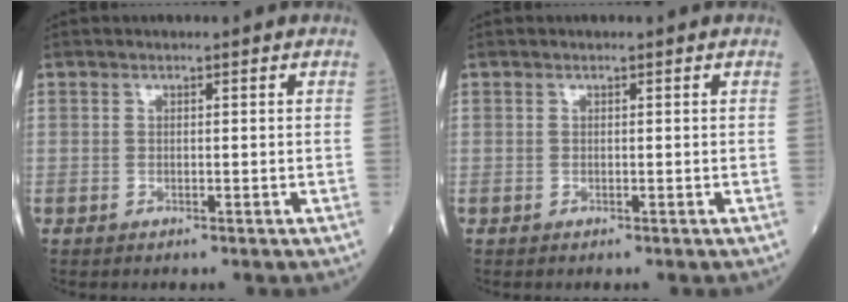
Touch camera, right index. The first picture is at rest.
{"total": 0.0}